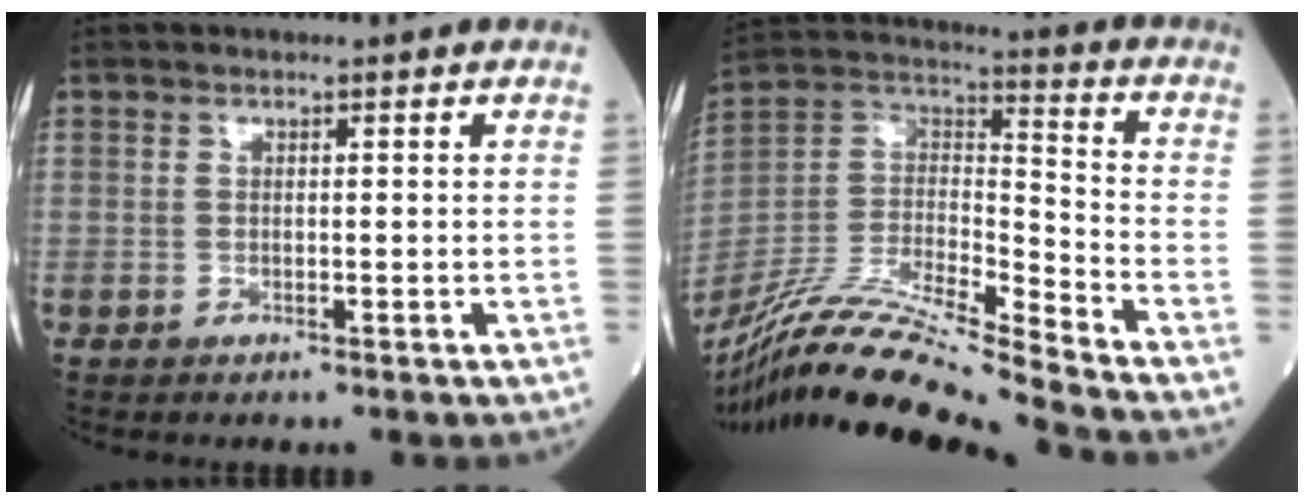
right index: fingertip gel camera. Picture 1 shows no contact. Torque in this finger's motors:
{"motor_torque": [0.49, -1.09, 0.46, 0.12]}